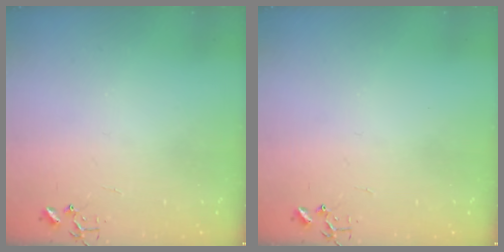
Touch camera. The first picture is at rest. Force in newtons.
{"total": 0.0}